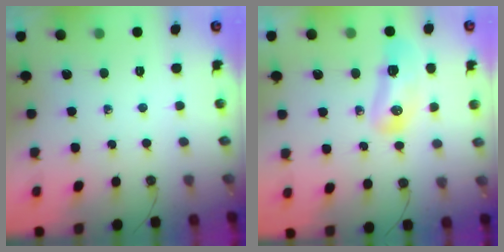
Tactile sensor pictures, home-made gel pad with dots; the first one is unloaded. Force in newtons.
{"total": 9.9, "press": 9.8, "slide": 0.9}